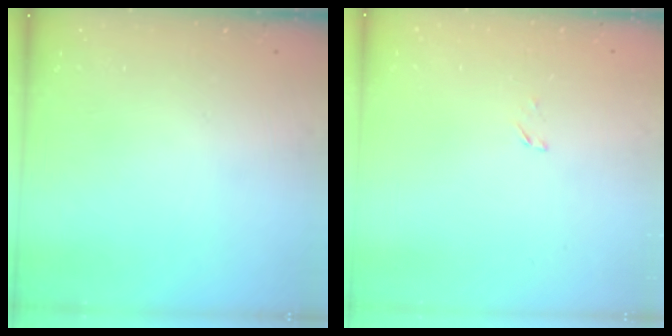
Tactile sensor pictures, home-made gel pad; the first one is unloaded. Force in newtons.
{"total": 1.4, "press": 1.4, "slide": 0.2}